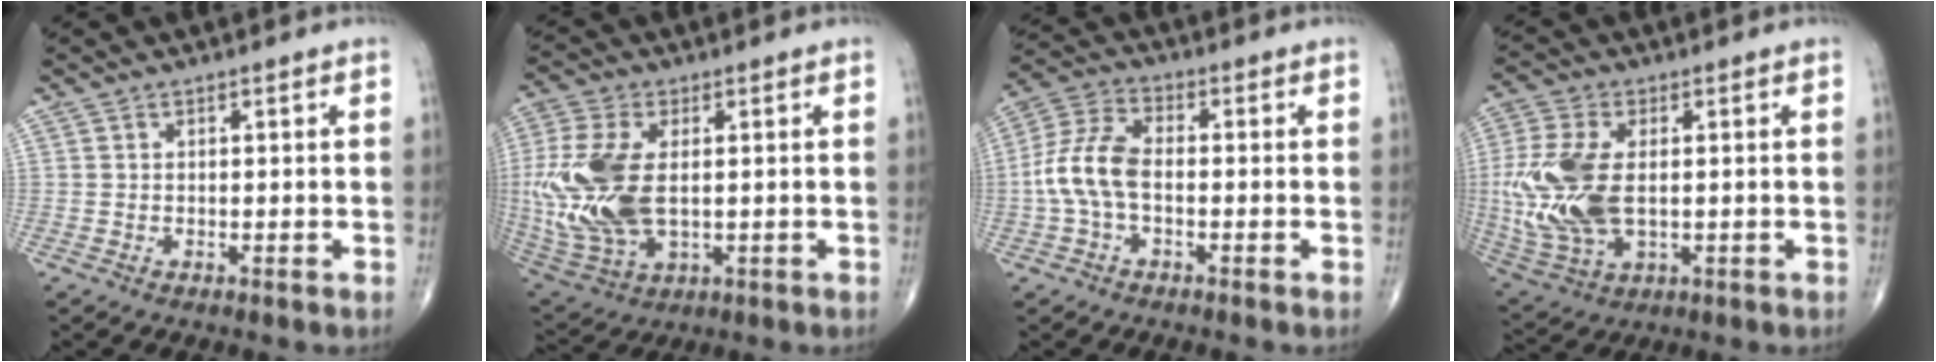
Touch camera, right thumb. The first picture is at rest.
{"total": 18.9, "force": [0.5, 10.7, 15.6], "torque": [-0.370, -0.015, 0.019]}
{"total": 9.3, "force": [-1.4, 5.1, 7.7], "torque": [-0.170, 0.030, -0.035]}
{"total": 16.4, "force": [0.1, 9.3, 13.5], "torque": [-0.317, -0.010, 0.010]}